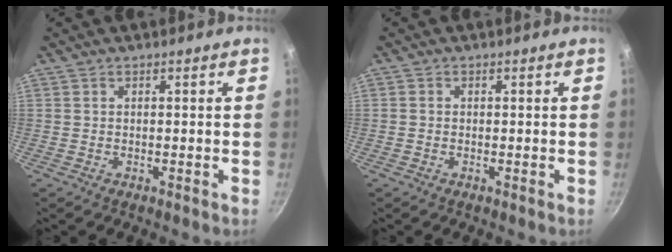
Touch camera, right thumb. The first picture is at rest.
{"total": 0.5, "force": [-0.2, 0.5, 0.2], "torque": [-0.002, 0.002, -0.005]}